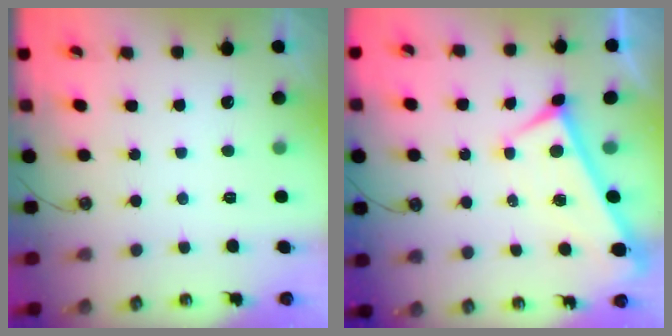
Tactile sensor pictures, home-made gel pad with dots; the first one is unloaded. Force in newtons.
{"total": 1.9, "press": 1.8, "slide": 0.6}